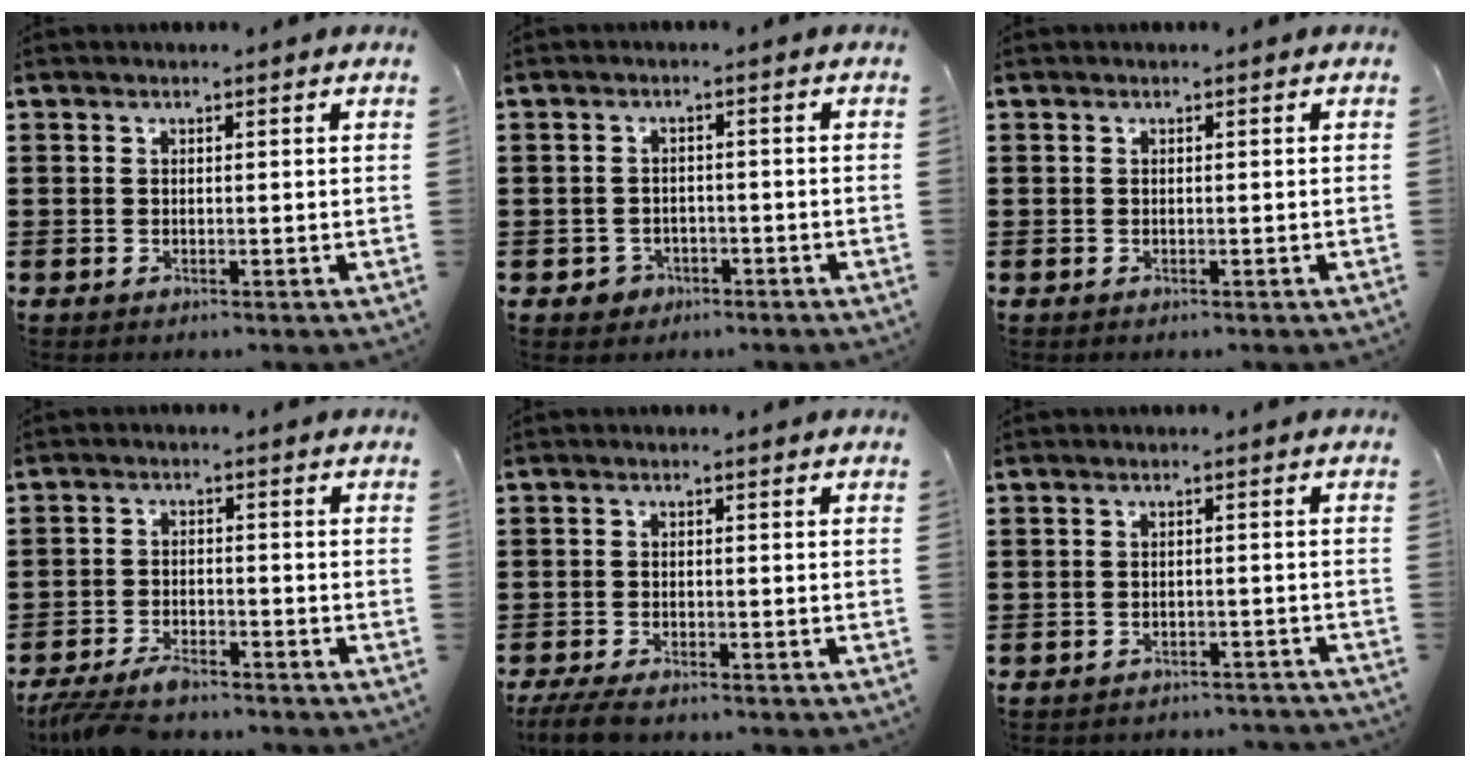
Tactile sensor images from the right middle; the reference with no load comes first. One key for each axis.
{"total": 1.9, "fx": -1.3, "fy": 1.3, "fz": 0.3, "tx": -0.012, "ty": -0.001, "tz": -0.030}
{"total": 0.0}
{"total": 4.3, "fx": -3.9, "fy": 0.9, "fz": 1.5, "tx": -0.046, "ty": -0.003, "tz": -0.085}
{"total": 3.0, "fx": -2.6, "fy": 0.5, "fz": 1.4, "tx": -0.045, "ty": -0.007, "tz": -0.058}
{"total": 2.1, "fx": -2.1, "fy": 0.1, "fz": 0.1, "tx": -0.008, "ty": 0.000, "tz": -0.045}